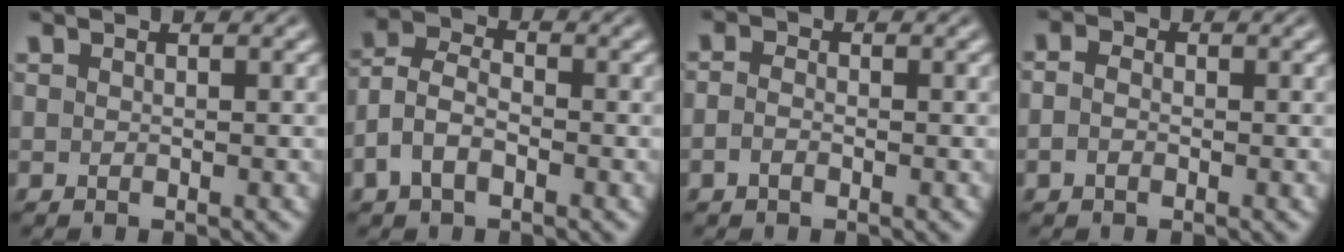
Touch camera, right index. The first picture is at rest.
{"total": 5.1, "force": [-1.3, 3.9, 3.0], "torque": [-0.076, -0.020, -0.017]}
{"total": 1.1, "force": [-0.8, 0.4, 0.6], "torque": [-0.011, -0.007, -0.014]}
{"total": 1.3, "force": [-0.5, 0.8, 0.8], "torque": [-0.015, -0.005, -0.010]}